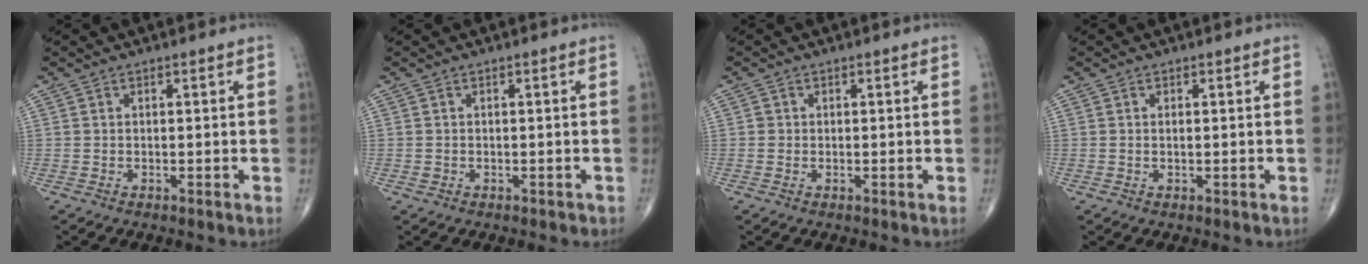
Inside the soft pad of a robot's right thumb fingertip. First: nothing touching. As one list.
[{"total": 0.9, "force": [-0.4, 0.8, 0.3], "torque": [-0.005, 0.011, 0.000]}, {"total": 0.7, "force": [-0.1, 0.7, 0.1], "torque": [0.002, 0.003, -0.002]}, {"total": 0.5, "force": [0.1, 0.2, 0.5], "torque": [-0.008, 0.000, 0.003]}]